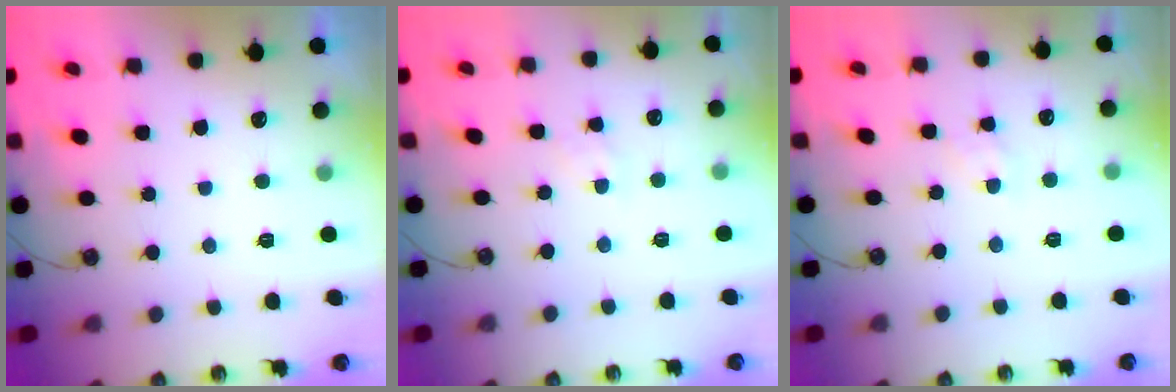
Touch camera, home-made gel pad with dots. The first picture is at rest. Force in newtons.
{"total": 1.4, "press": 1.3, "slide": 0.2}
{"total": 2.5, "press": 2.5, "slide": 0.1}